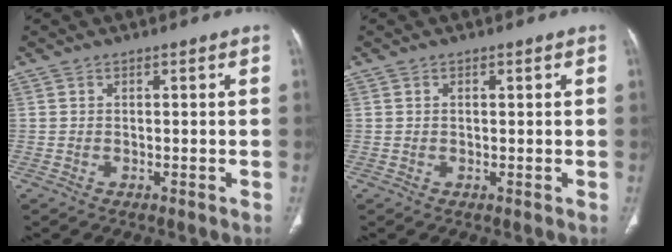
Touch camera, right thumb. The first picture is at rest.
{"total": 0.5, "force": [0.1, 0.2, 0.4], "torque": [-0.008, 0.001, 0.002]}